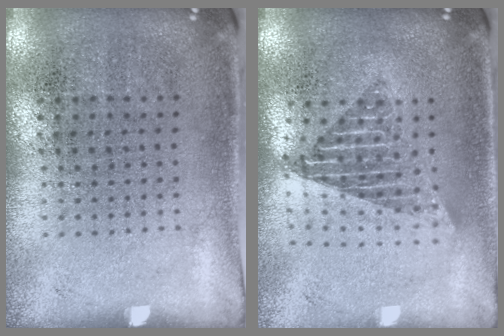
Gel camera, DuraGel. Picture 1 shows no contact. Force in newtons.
{"total": 1.6, "press": 1.3, "slide": 0.9}